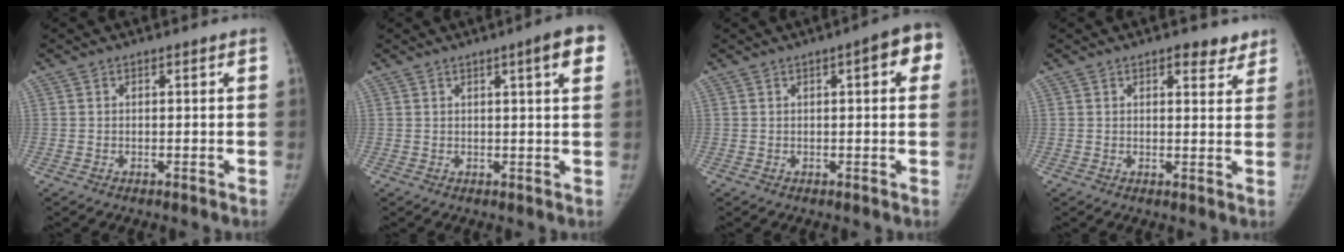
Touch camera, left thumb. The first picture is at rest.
{"total": 6.4, "force": [2.9, 0.6, 5.7], "torque": [-0.065, -0.004, 0.032]}
{"total": 7.3, "force": [2.3, 2.1, 6.6], "torque": [-0.063, 0.007, 0.019]}
{"total": 4.4, "force": [3.1, 2.1, 2.4], "torque": [-0.004, -0.015, 0.038]}